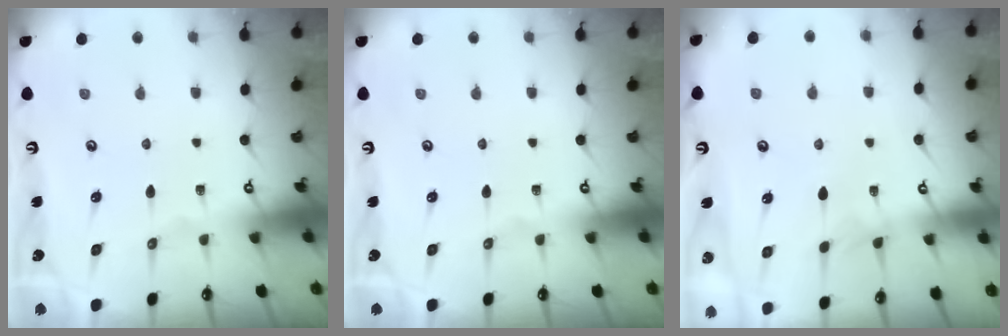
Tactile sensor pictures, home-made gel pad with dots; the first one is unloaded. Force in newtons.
{"total": 0.0}
{"total": 0.0}